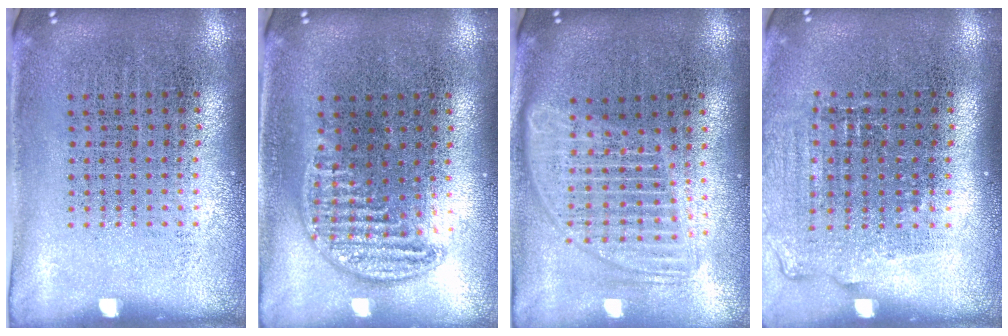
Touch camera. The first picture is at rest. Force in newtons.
{"total": 1.0, "press": 0.9, "slide": 0.1}
{"total": 1.8, "press": 1.5, "slide": 0.9}
{"total": 1.1, "press": 1.1, "slide": 0.4}